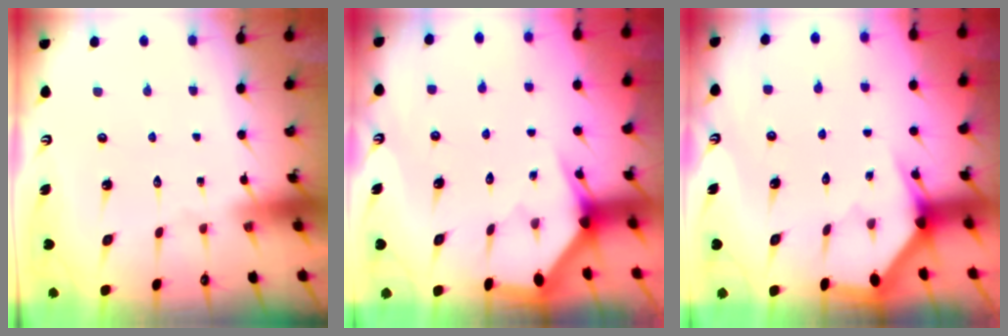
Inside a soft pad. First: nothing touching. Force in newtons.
{"total": 2.9, "press": 2.9, "slide": 0.0}
{"total": 3.1, "press": 3.1, "slide": 0.2}